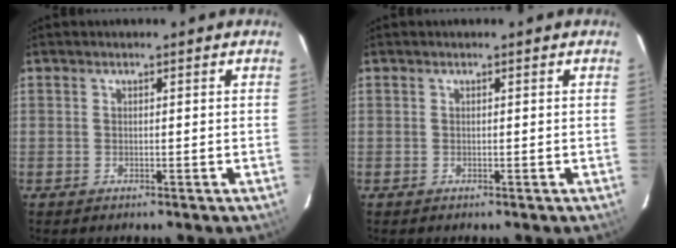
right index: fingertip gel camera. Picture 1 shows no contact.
{"total": 0.0}